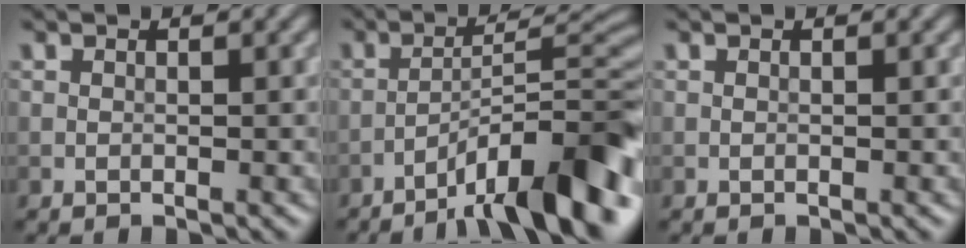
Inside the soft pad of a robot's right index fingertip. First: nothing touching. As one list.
[{"total": 11.2, "force": [-7.0, 2.0, 8.4], "torque": [-0.125, 0.026, -0.113]}, {"total": 0.0}]